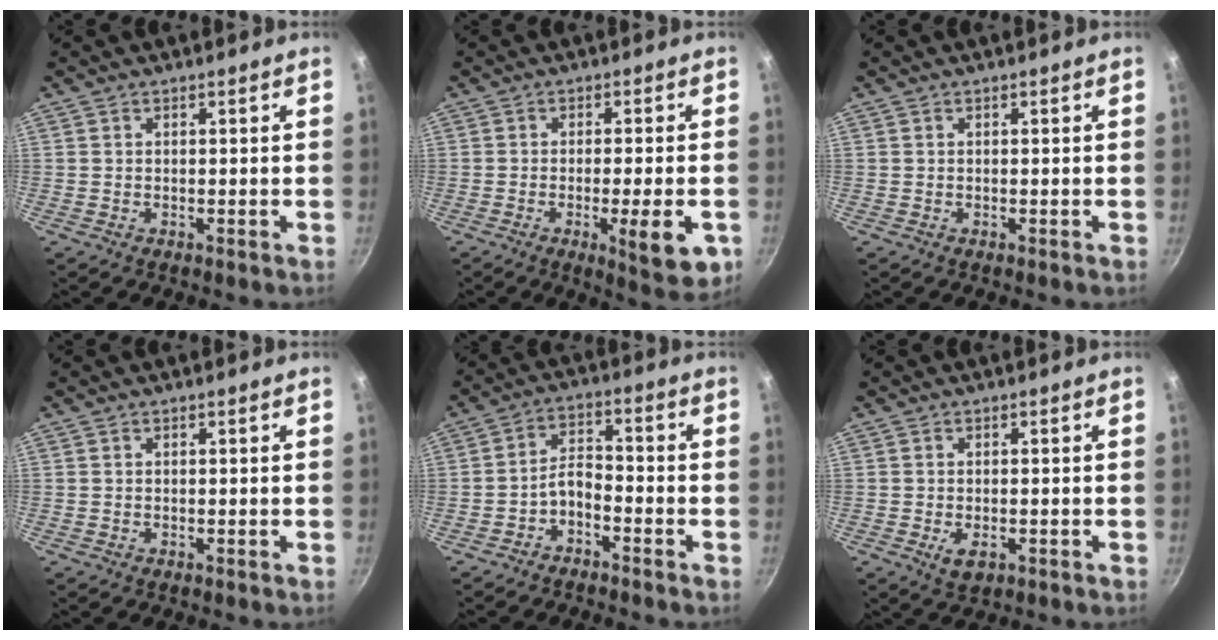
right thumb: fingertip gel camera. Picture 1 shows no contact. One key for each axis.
{"total": 9.8, "fx": -3.1, "fy": 2.2, "fz": 9.0, "tx": -0.115, "ty": 0.001, "tz": -0.039}
{"total": 0.0}
{"total": 0.0}
{"total": 4.7, "fx": -3.1, "fy": 2.3, "fz": 2.8, "tx": -0.045, "ty": 0.045, "tz": -0.058}
{"total": 3.2, "fx": -1.0, "fy": 1.9, "fz": 2.3, "tx": -0.036, "ty": -0.004, "tz": -0.010}